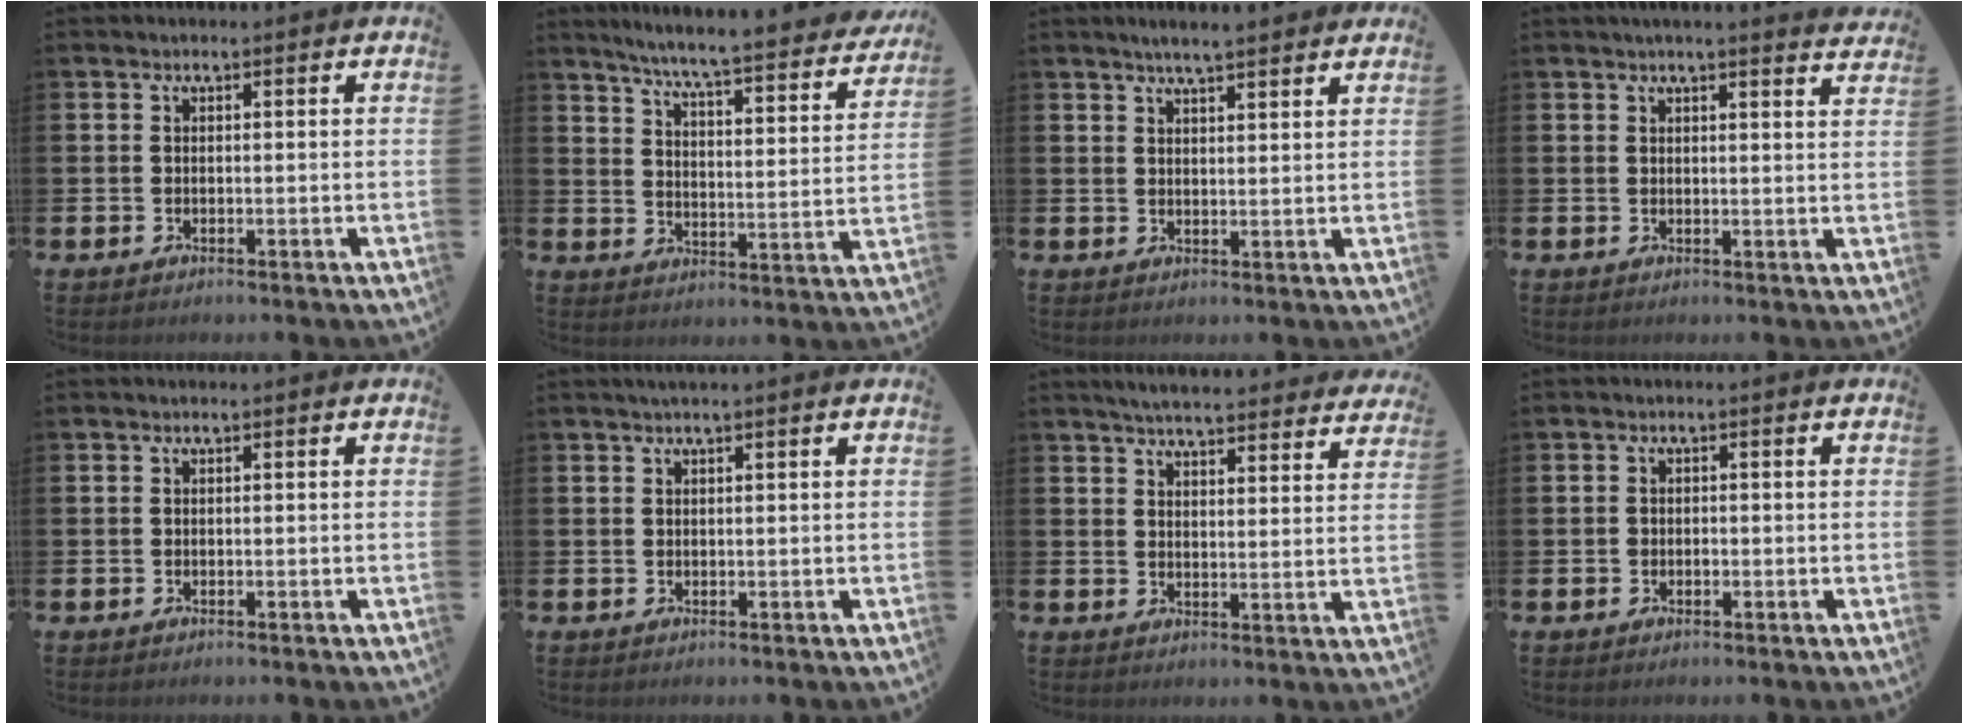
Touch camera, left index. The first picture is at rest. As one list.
[{"total": 6.6, "force": [6.1, -0.3, 2.5], "torque": [-0.069, -0.056, 0.099]}, {"total": 3.8, "force": [3.6, -0.1, 1.2], "torque": [-0.029, -0.011, 0.064]}, {"total": 2.8, "force": [2.7, -0.3, 0.5], "torque": [-0.005, -0.017, 0.047]}, {"total": 0.0}, {"total": 1.0, "force": [0.8, -0.1, 0.5], "torque": [-0.013, 0.005, 0.015]}, {"total": 5.1, "force": [5.0, 0.4, 0.9], "torque": [-0.031, -0.029, 0.089]}, {"total": 0.9, "force": [-0.2, 0.8, 0.4], "torque": [-0.004, 0.004, -0.008]}]